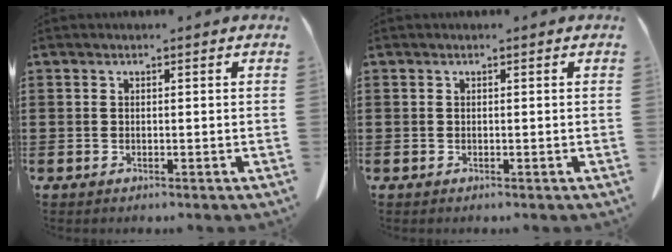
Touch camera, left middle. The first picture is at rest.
{"total": 0.0}